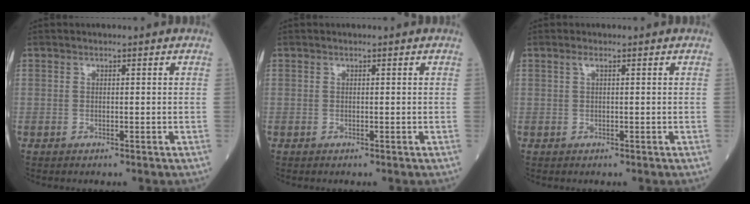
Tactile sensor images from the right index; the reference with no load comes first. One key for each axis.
{"total": 0.0}
{"total": 0.7, "fx": 0.3, "fy": 0.0, "fz": 0.6, "tx": -0.016, "ty": 0.004, "tz": 0.006}